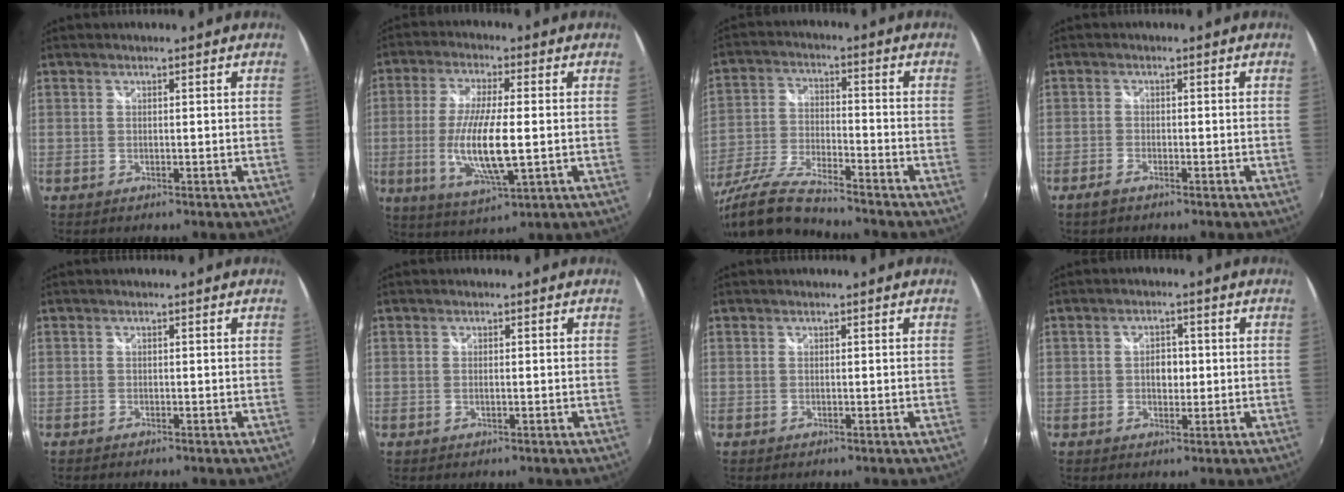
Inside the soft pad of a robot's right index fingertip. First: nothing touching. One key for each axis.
{"total": 12.6, "fx": -1.7, "fy": 2.6, "fz": 12.2, "tx": -0.240, "ty": -0.016, "tz": -0.029}
{"total": 15.1, "fx": -13.1, "fy": 1.1, "fz": 7.5, "tx": -0.161, "ty": -0.035, "tz": -0.250}
{"total": 2.2, "fx": -1.8, "fy": 0.7, "fz": 1.0, "tx": -0.032, "ty": -0.003, "tz": -0.037}
{"total": 0.6, "fx": -0.5, "fy": 0.2, "fz": 0.1, "tx": -0.004, "ty": -0.004, "tz": -0.012}
{"total": 0.9, "fx": 0.0, "fy": 0.2, "fz": 0.9, "tx": -0.018, "ty": 0.000, "tz": -0.002}
{"total": 0.0}
{"total": 3.2, "fx": -0.1, "fy": 2.4, "fz": 2.2, "tx": -0.033, "ty": 0.004, "tz": -0.003}